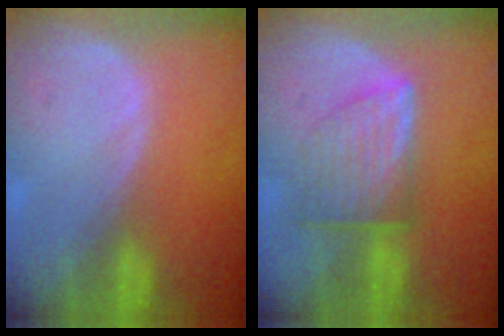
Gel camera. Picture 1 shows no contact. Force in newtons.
{"total": 7.2, "press": 6.5, "slide": 3.1}